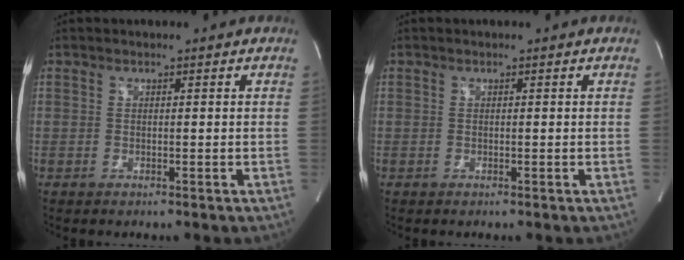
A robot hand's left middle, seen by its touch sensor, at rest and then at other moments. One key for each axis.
{"total": 0.0}